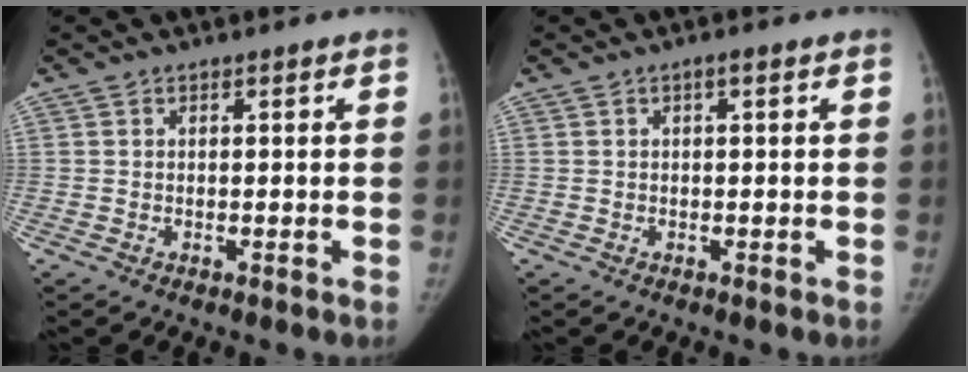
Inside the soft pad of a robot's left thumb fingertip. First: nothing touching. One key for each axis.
{"total": 1.0, "fx": 0.4, "fy": 0.3, "fz": 0.9, "tx": -0.015, "ty": 0.005, "tz": 0.002}